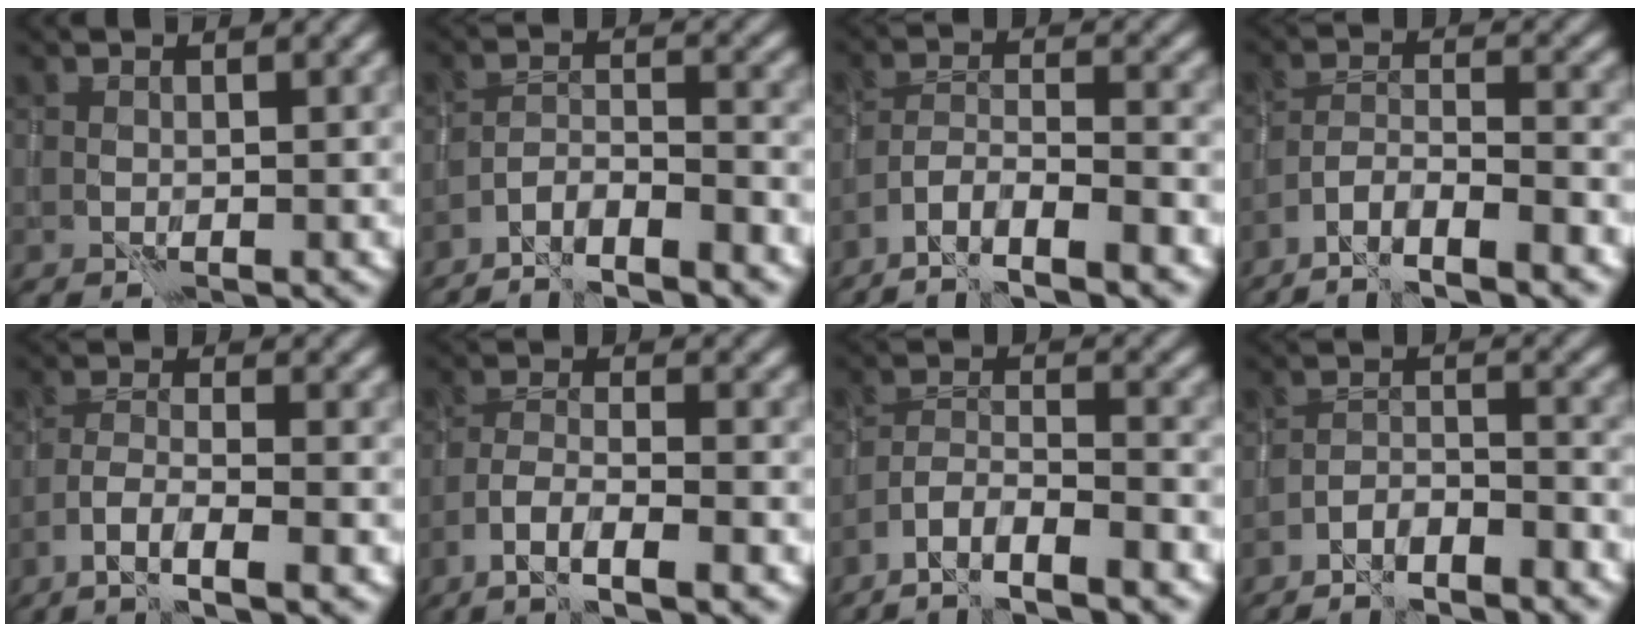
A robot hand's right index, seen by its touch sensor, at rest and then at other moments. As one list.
[{"total": 4.4, "force": [-3.8, 0.4, 2.0], "torque": [-0.037, 0.004, -0.071]}, {"total": 6.6, "force": [-5.0, 1.3, 4.1], "torque": [-0.069, 0.005, -0.090]}, {"total": 6.0, "force": [-4.7, 0.9, 3.6], "torque": [-0.059, 0.005, -0.085]}, {"total": 4.6, "force": [-2.9, 0.7, 3.5], "torque": [-0.066, 0.002, -0.053]}, {"total": 5.5, "force": [-3.6, 1.1, 4.1], "torque": [-0.075, 0.002, -0.065]}, {"total": 5.3, "force": [-4.3, 0.8, 3.1], "torque": [-0.052, 0.003, -0.078]}, {"total": 3.6, "force": [-3.2, 0.5, 1.7], "torque": [-0.030, 0.007, -0.058]}]